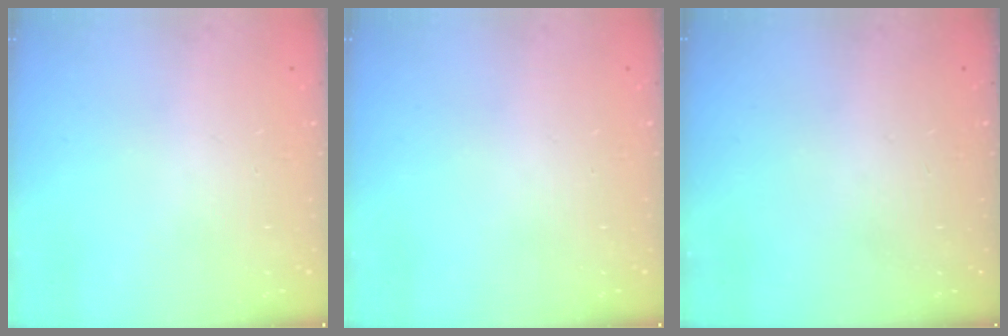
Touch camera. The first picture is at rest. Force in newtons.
{"total": 0.0}
{"total": 0.0}